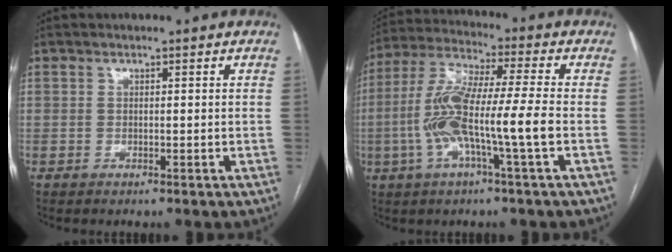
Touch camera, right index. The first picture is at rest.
{"total": 12.4, "force": [-2.8, 0.2, 12.1], "torque": [-0.253, 0.011, -0.059]}